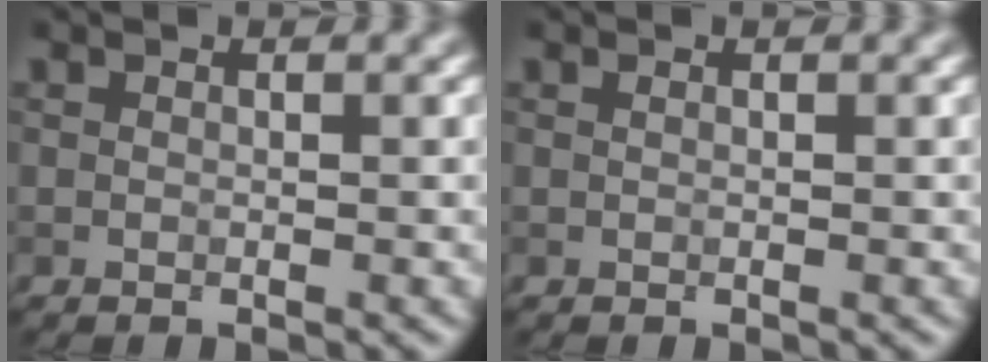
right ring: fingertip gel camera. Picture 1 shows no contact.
{"total": 0.0}